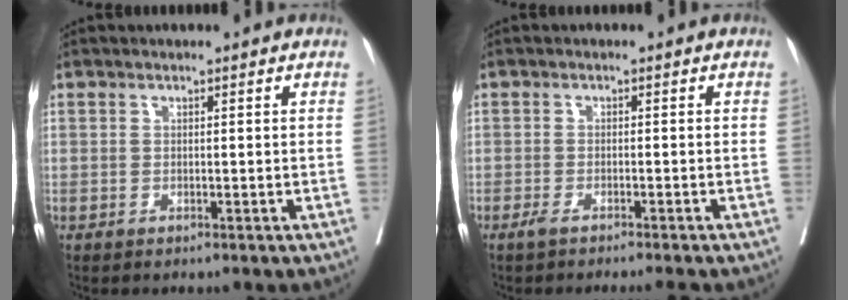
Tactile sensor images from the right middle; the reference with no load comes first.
{"total": 4.0, "force": [-3.4, -0.2, 2.2], "torque": [-0.022, -0.003, -0.050]}